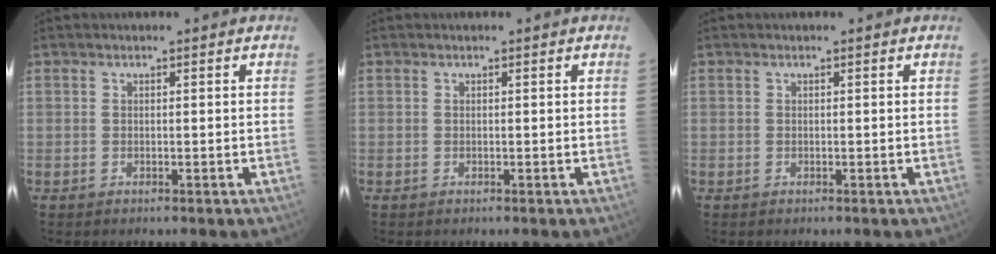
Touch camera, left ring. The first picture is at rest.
{"total": 0.0}
{"total": 0.0}